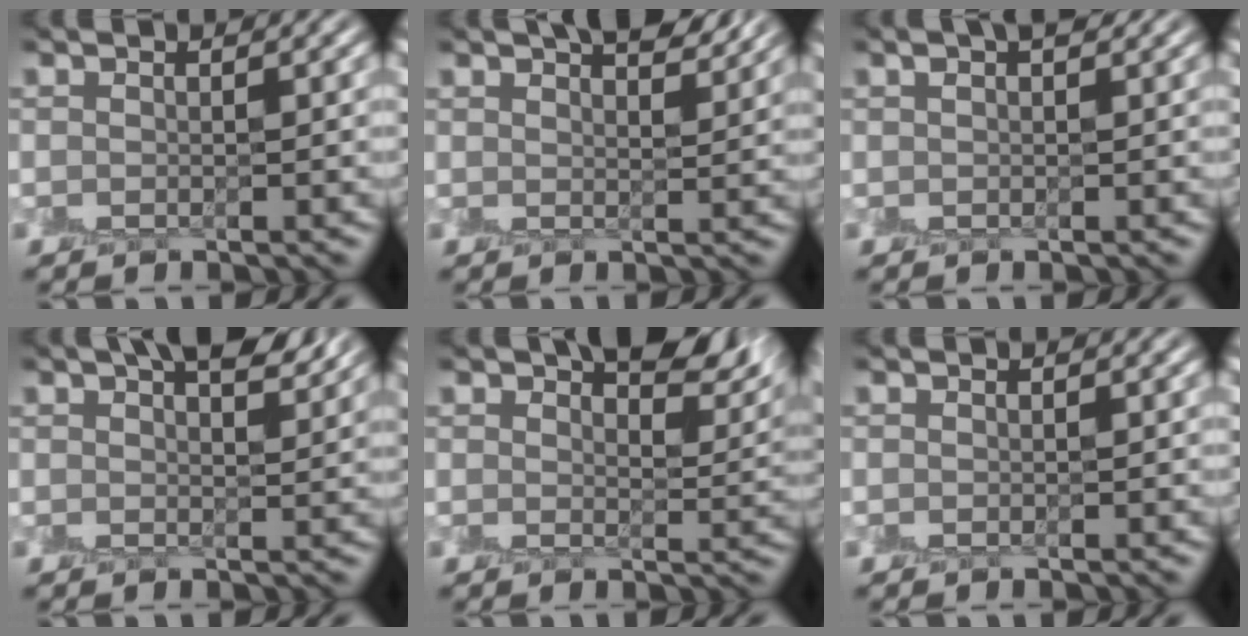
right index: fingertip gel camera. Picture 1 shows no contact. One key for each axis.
{"total": 5.9, "fx": 4.4, "fy": 1.9, "fz": 3.5, "tx": -0.020, "ty": 0.025, "tz": 0.039}
{"total": 1.9, "fx": 1.2, "fy": 0.4, "fz": 1.4, "tx": -0.014, "ty": 0.004, "tz": 0.017}
{"total": 5.6, "fx": 3.7, "fy": 1.7, "fz": 3.8, "tx": -0.026, "ty": 0.019, "tz": 0.036}
{"total": 9.5, "fx": 6.0, "fy": 4.1, "fz": 6.1, "tx": -0.061, "ty": 0.023, "tz": 0.076}
{"total": 0.0}